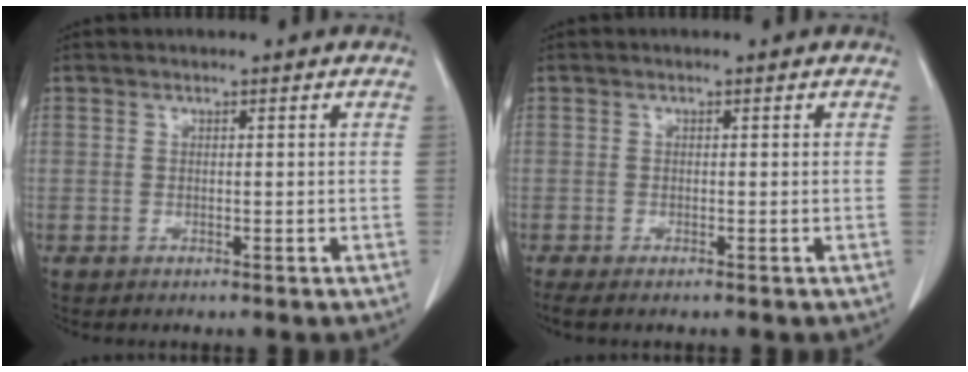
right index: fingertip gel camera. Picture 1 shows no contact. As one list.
[{"total": 0.7, "force": [-0.5, 0.1, 0.5], "torque": [-0.014, -0.002, -0.009]}]